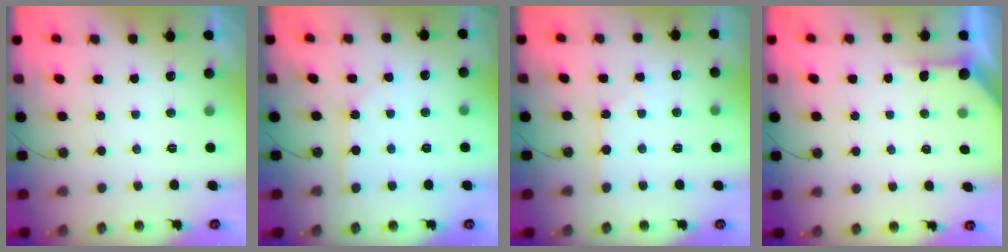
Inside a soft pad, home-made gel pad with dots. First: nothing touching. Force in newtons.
{"total": 1.8, "press": 1.8, "slide": 0.2}
{"total": 3.0, "press": 3.0, "slide": 0.4}
{"total": 2.4, "press": 2.4, "slide": 0.3}